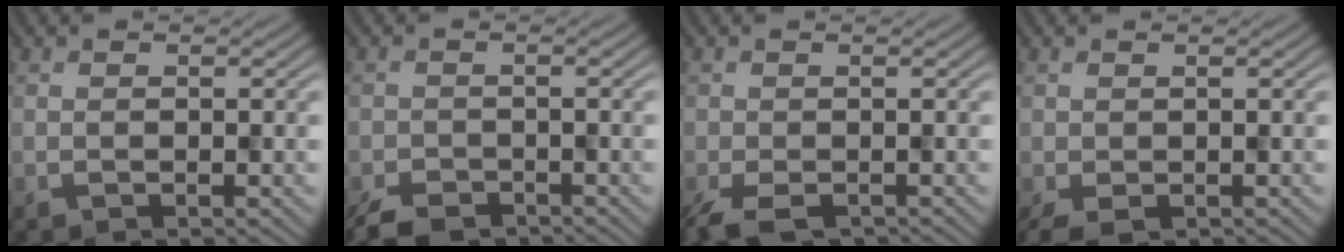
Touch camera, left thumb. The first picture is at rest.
{"total": 4.4, "force": [-3.7, 1.8, 1.6], "torque": [-0.030, -0.015, -0.063]}
{"total": 5.4, "force": [-3.6, 2.1, 3.5], "torque": [-0.066, -0.021, -0.059]}
{"total": 3.4, "force": [-2.0, 1.3, 2.4], "torque": [-0.045, -0.010, -0.027]}